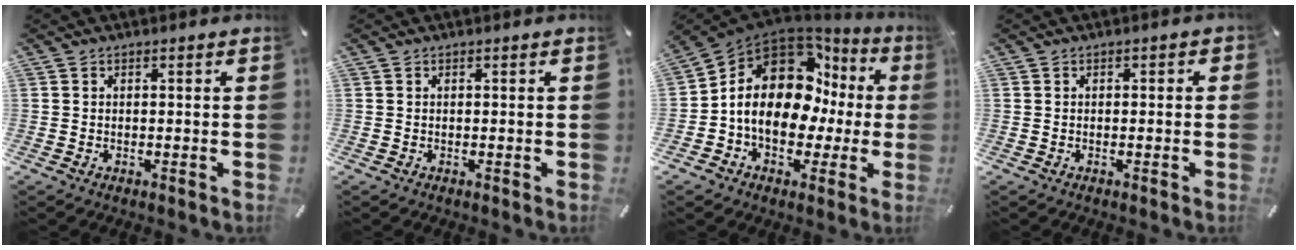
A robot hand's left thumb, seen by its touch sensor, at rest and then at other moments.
{"total": 0.0}
{"total": 16.2, "force": [2.9, 11.7, 10.9], "torque": [-0.185, -0.026, 0.046]}
{"total": 0.8, "force": [-0.3, 0.6, 0.5], "torque": [-0.008, 0.002, -0.007]}